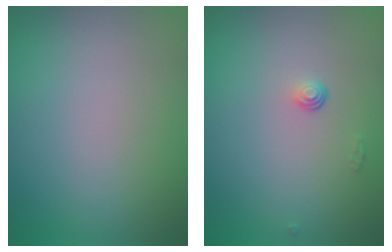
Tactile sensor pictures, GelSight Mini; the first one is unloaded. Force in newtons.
{"total": 0.8, "press": 0.5, "slide": 0.6}